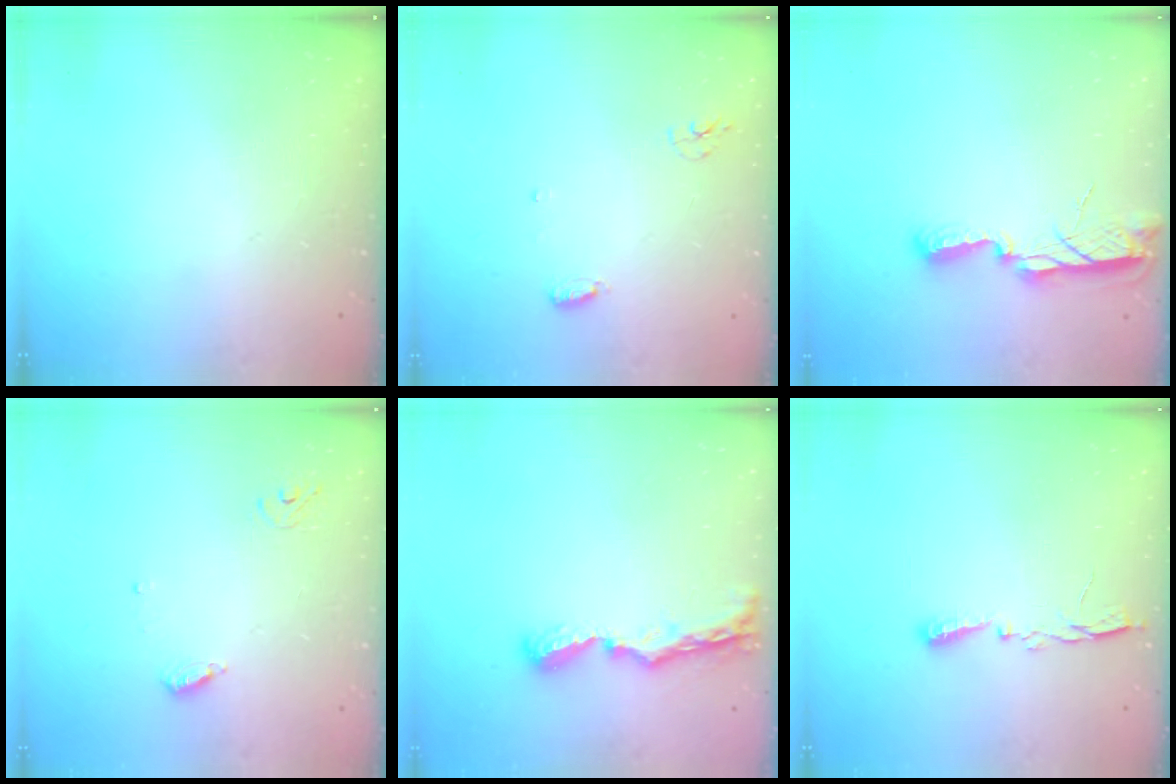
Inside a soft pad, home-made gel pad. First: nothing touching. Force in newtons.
{"total": 5.4, "press": 5.3, "slide": 1.1}
{"total": 9.3, "press": 8.3, "slide": 4.1}
{"total": 3.6, "press": 3.6, "slide": 0.3}
{"total": 8.6, "press": 8.5, "slide": 0.8}
{"total": 5.2, "press": 5.1, "slide": 0.8}